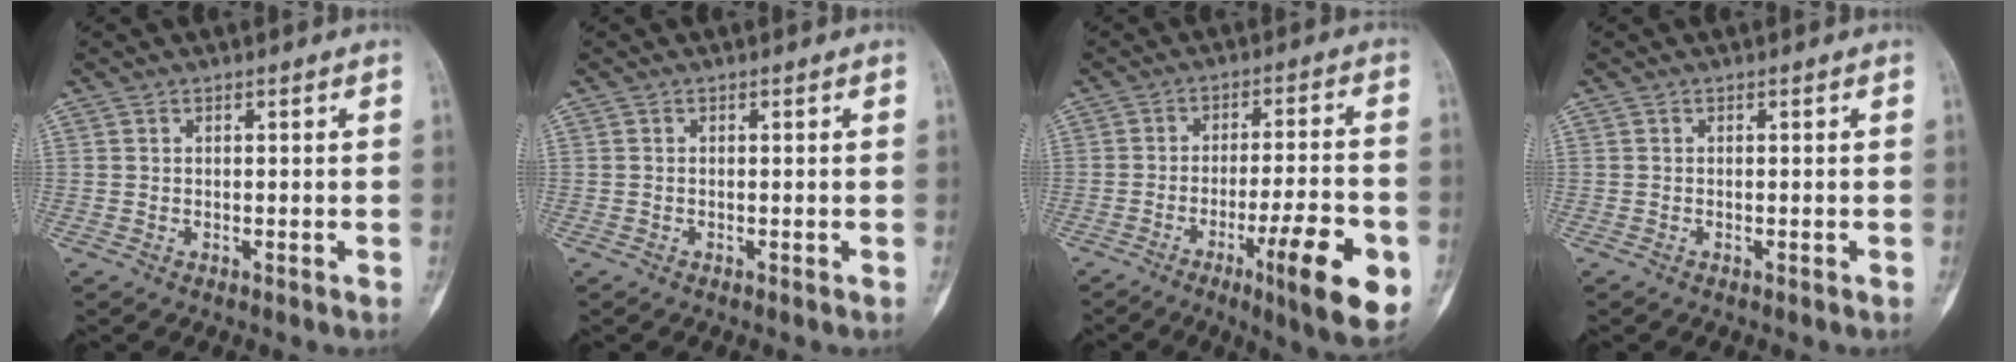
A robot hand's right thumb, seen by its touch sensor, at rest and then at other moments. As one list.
[{"total": 0.0}, {"total": 15.4, "force": [-6.0, 2.7, 13.9], "torque": [-0.199, 0.007, -0.084]}, {"total": 0.0}]